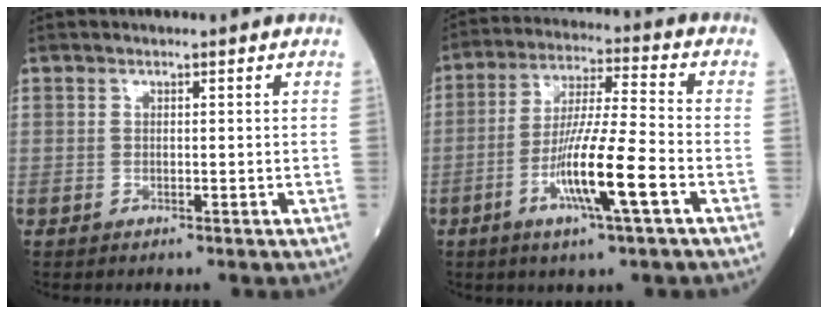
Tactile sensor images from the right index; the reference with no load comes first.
{"total": 11.9, "force": [-4.5, 0.1, 11.0], "torque": [-0.205, -0.008, -0.084]}